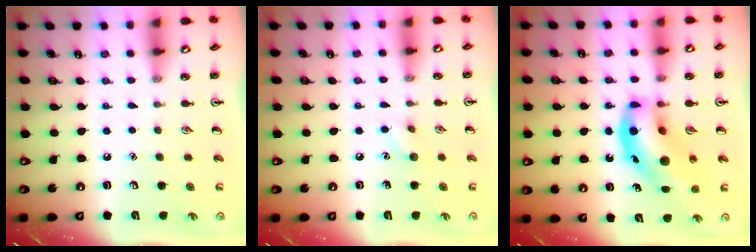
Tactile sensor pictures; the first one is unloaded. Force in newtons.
{"total": 5.7, "press": 5.5, "slide": 1.8}
{"total": 14.7, "press": 14.3, "slide": 3.6}